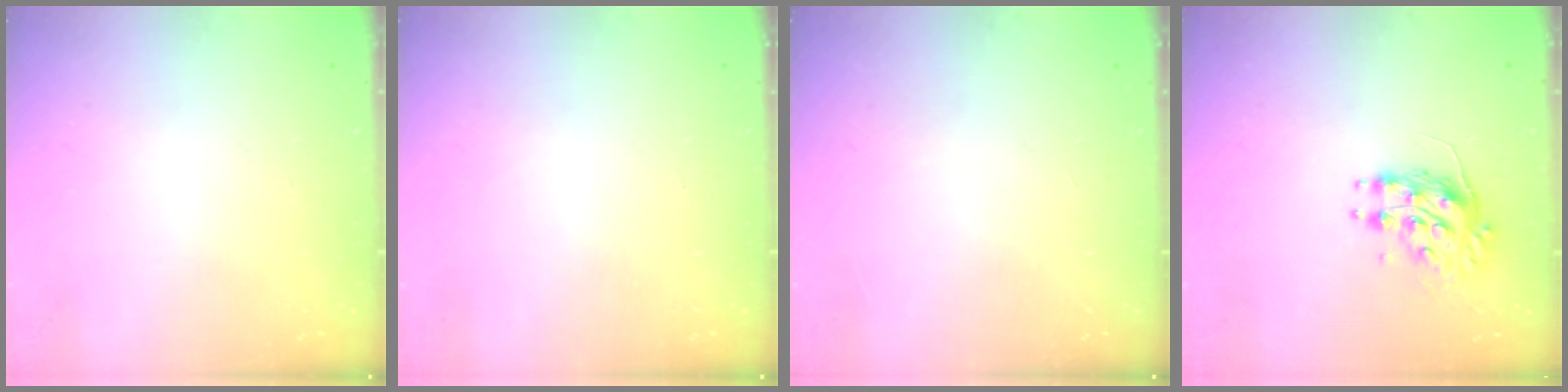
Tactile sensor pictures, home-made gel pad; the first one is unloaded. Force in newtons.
{"total": 0.0}
{"total": 0.0}
{"total": 8.1, "press": 8.1, "slide": 0.1}